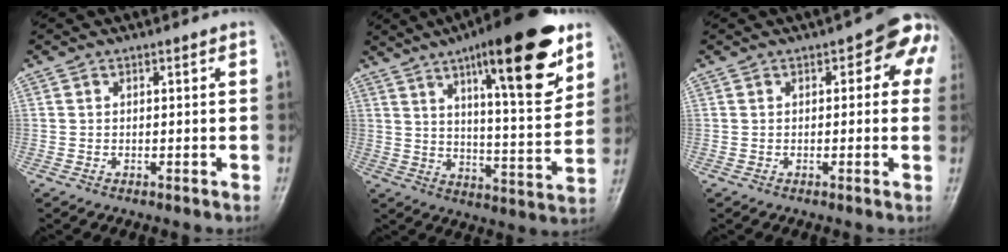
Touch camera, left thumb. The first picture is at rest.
{"total": 22.0, "force": [12.0, 5.6, 17.6], "torque": [-0.230, -0.050, 0.181]}
{"total": 7.6, "force": [2.4, 3.7, 6.2], "torque": [-0.028, 0.011, 0.012]}